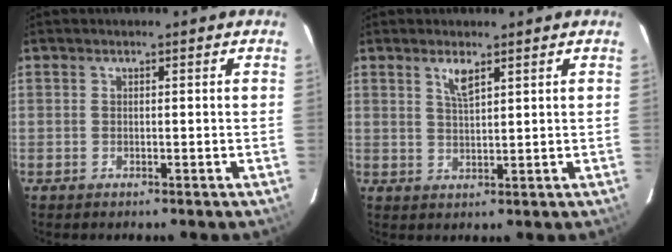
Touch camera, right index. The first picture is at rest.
{"total": 3.2, "force": [1.9, 0.8, 2.4], "torque": [-0.045, 0.001, 0.038]}